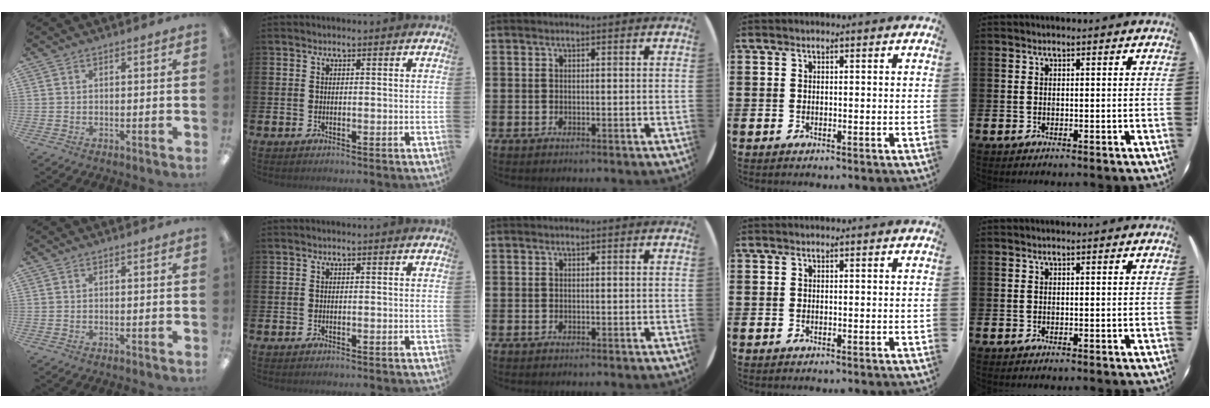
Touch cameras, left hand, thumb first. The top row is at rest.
{}